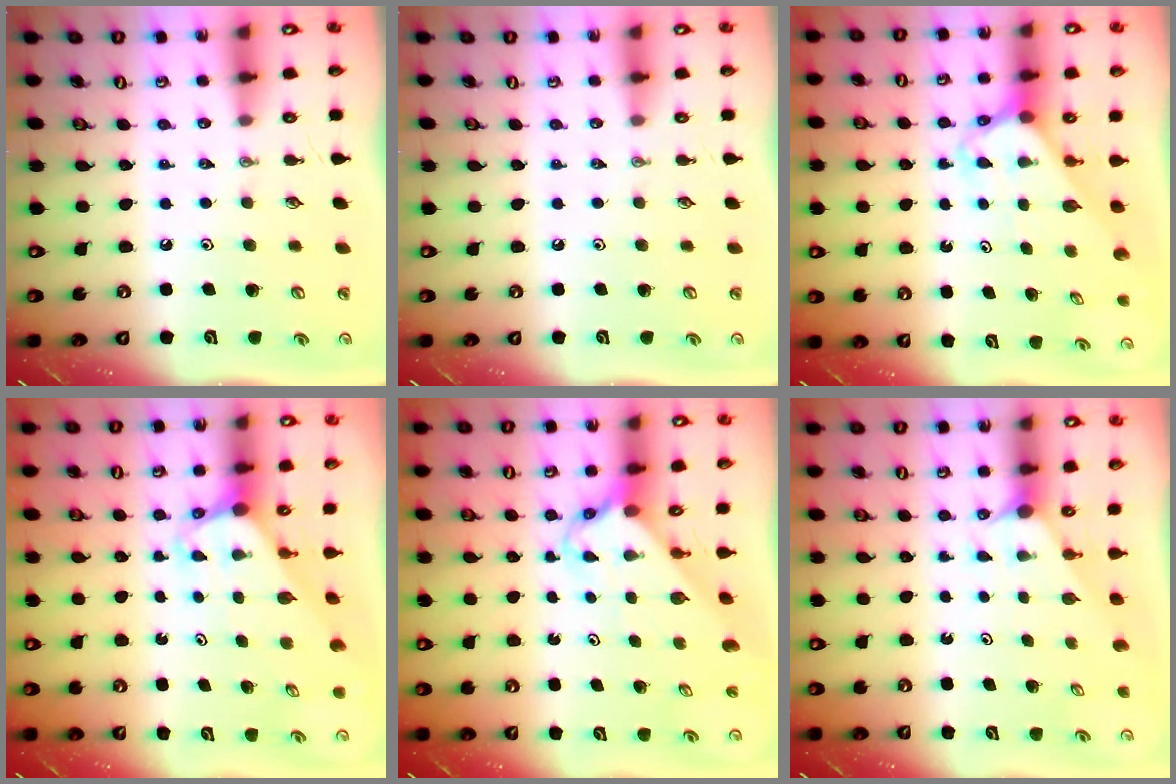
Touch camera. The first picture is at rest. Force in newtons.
{"total": 0.0}
{"total": 2.8, "press": 2.8, "slide": 0.2}
{"total": 3.1, "press": 3.1, "slide": 0.2}
{"total": 2.8, "press": 2.8, "slide": 0.2}
{"total": 1.5, "press": 1.5, "slide": 0.2}